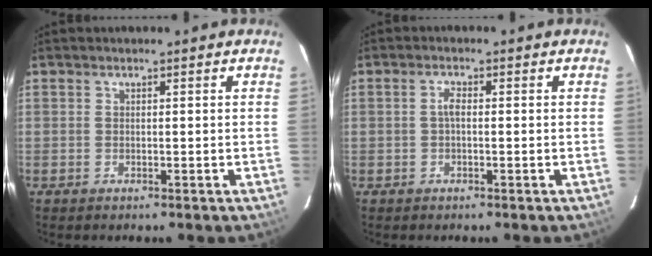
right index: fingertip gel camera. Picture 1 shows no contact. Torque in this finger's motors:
{"motor_torque": [0.35, 0.08, 0.13, 0.04]}